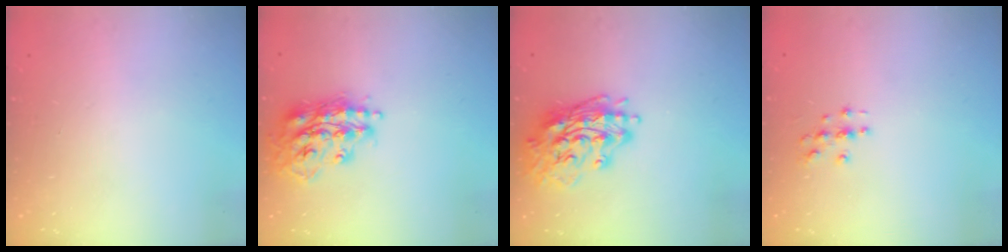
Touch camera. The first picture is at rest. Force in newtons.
{"total": 17.5, "press": 17.5, "slide": 1.2}
{"total": 17.1, "press": 16.9, "slide": 2.4}
{"total": 2.8, "press": 2.8, "slide": 0.3}